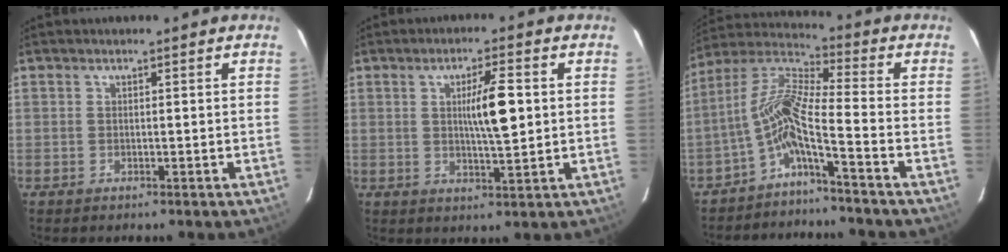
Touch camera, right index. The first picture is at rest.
{"total": 6.8, "force": [1.0, 0.7, 6.7], "torque": [-0.111, 0.003, 0.017]}
{"total": 8.1, "force": [-4.6, -0.8, 6.6], "torque": [-0.144, 0.019, -0.095]}